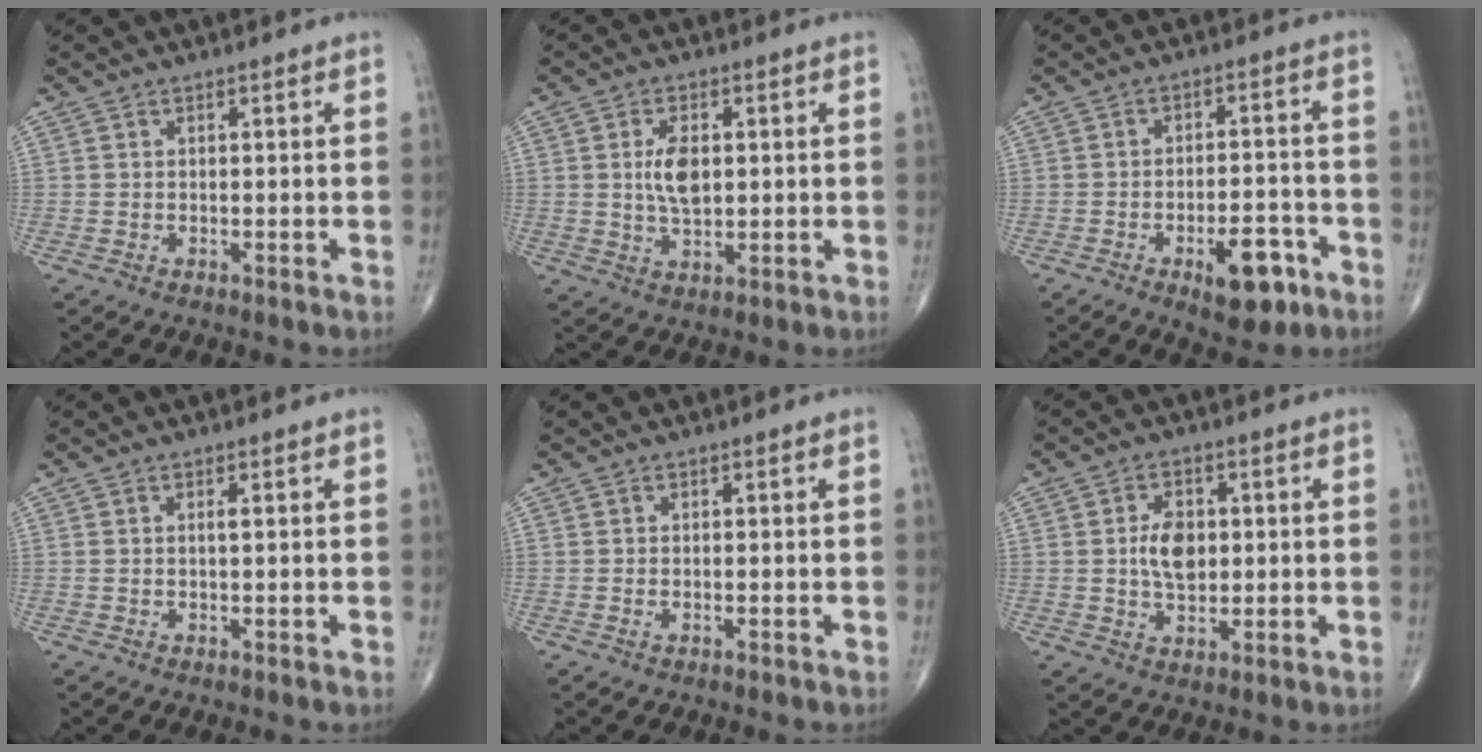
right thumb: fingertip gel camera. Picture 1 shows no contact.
{"total": 6.1, "force": [0.8, 3.2, 5.1], "torque": [-0.090, -0.006, 0.015]}
{"total": 9.6, "force": [-4.8, 4.3, 7.2], "torque": [-0.084, 0.027, -0.063]}
{"total": 0.7, "force": [0.2, 0.1, 0.7], "torque": [-0.016, 0.000, 0.001]}
{"total": 0.5, "force": [-0.3, 0.2, 0.4], "torque": [-0.010, 0.003, -0.004]}
{"total": 6.8, "force": [0.6, 4.3, 5.2], "torque": [-0.075, -0.002, 0.010]}